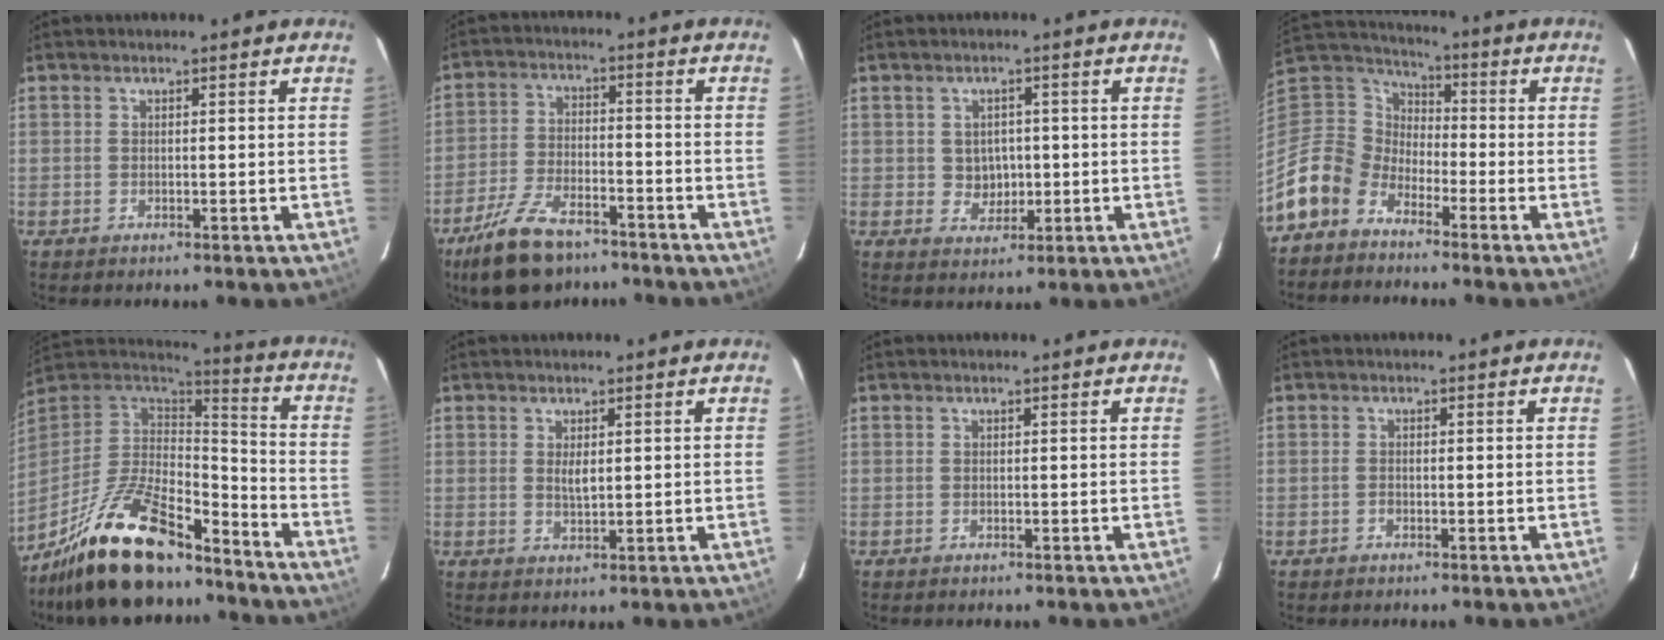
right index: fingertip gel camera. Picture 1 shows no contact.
{"total": 13.3, "force": [-9.6, 5.8, 7.0], "torque": [-0.161, -0.012, -0.170]}
{"total": 4.2, "force": [0.0, 3.9, 1.6], "torque": [-0.030, 0.008, 0.008]}
{"total": 11.4, "force": [-8.0, 7.6, 2.7], "torque": [-0.085, 0.027, -0.173]}
{"total": 23.4, "force": [-17.0, 8.2, 13.7], "torque": [-0.270, -0.014, -0.284]}
{"total": 2.2, "force": [0.5, 0.9, 2.0], "torque": [-0.035, -0.002, 0.011]}
{"total": 0.0}
{"total": 0.8, "force": [-0.4, 0.6, 0.3], "torque": [-0.005, 0.001, -0.008]}